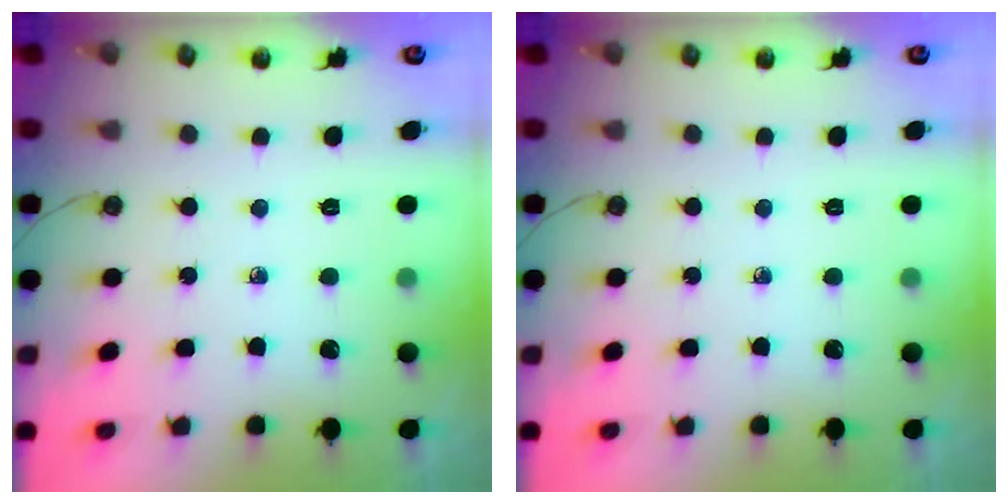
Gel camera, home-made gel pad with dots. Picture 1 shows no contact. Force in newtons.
{"total": 0.0}